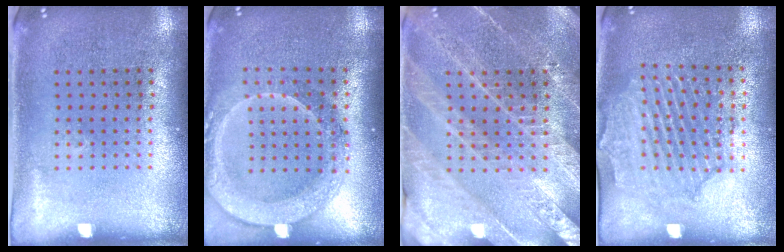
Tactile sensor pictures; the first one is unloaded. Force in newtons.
{"total": 2.1, "press": 1.9, "slide": 0.9}
{"total": 3.2, "press": 3.1, "slide": 1.1}
{"total": 1.9, "press": 1.9, "slide": 0.4}